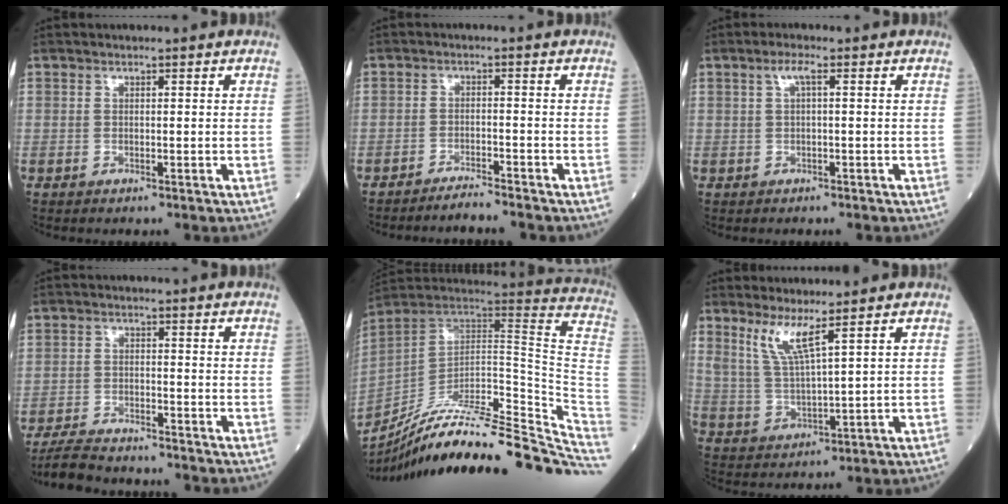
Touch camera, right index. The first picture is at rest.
{"total": 3.4, "force": [-3.3, -0.5, 0.5], "torque": [-0.007, -0.012, -0.053]}
{"total": 1.7, "force": [0.3, 0.3, 1.7], "torque": [-0.034, 0.007, 0.005]}
{"total": 8.1, "force": [-7.7, 0.9, 2.5], "torque": [-0.042, -0.017, -0.129]}
{"total": 32.4, "force": [-28.3, 2.0, 15.5], "torque": [-0.116, -0.019, -0.403]}
{"total": 5.9, "force": [3.9, -0.1, 4.4], "torque": [-0.096, -0.011, 0.087]}